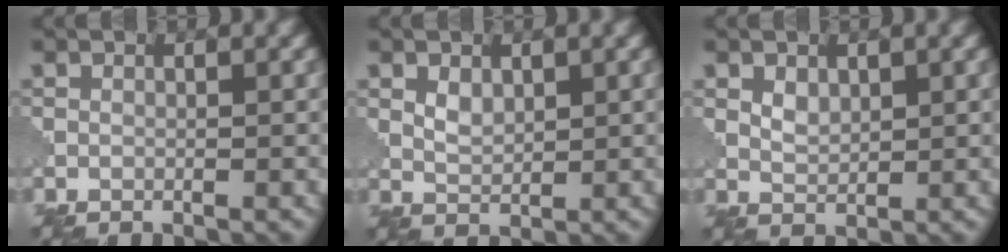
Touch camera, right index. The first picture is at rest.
{"total": 1.9, "force": [0.8, 1.1, 1.2], "torque": [-0.026, -0.002, 0.018]}
{"total": 1.7, "force": [0.7, 1.1, 1.1], "torque": [-0.022, -0.001, 0.017]}